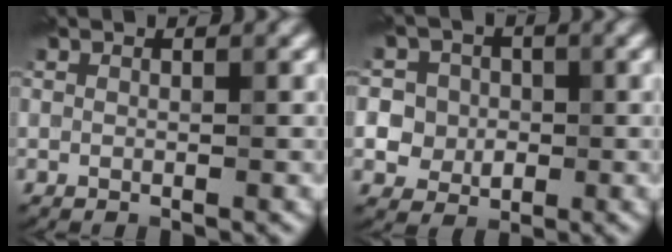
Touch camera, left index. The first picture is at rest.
{"total": 8.1, "force": [0.8, 7.6, 2.6], "torque": [-0.059, 0.036, -0.004]}